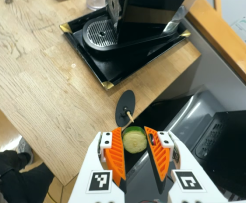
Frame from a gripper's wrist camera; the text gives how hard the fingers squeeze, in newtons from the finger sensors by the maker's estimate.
{"total": 9.8, "left": 9.9, "right": 9.7}